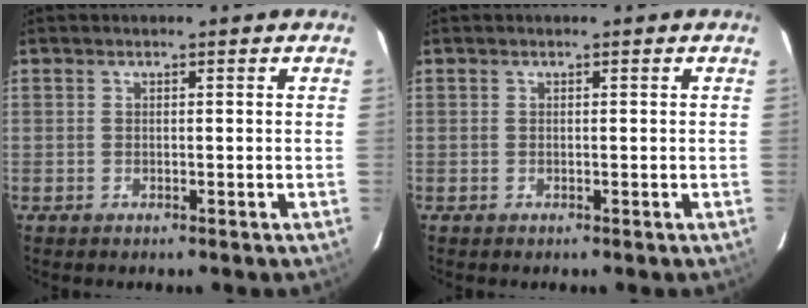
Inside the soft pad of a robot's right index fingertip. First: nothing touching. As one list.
[{"total": 0.0}]